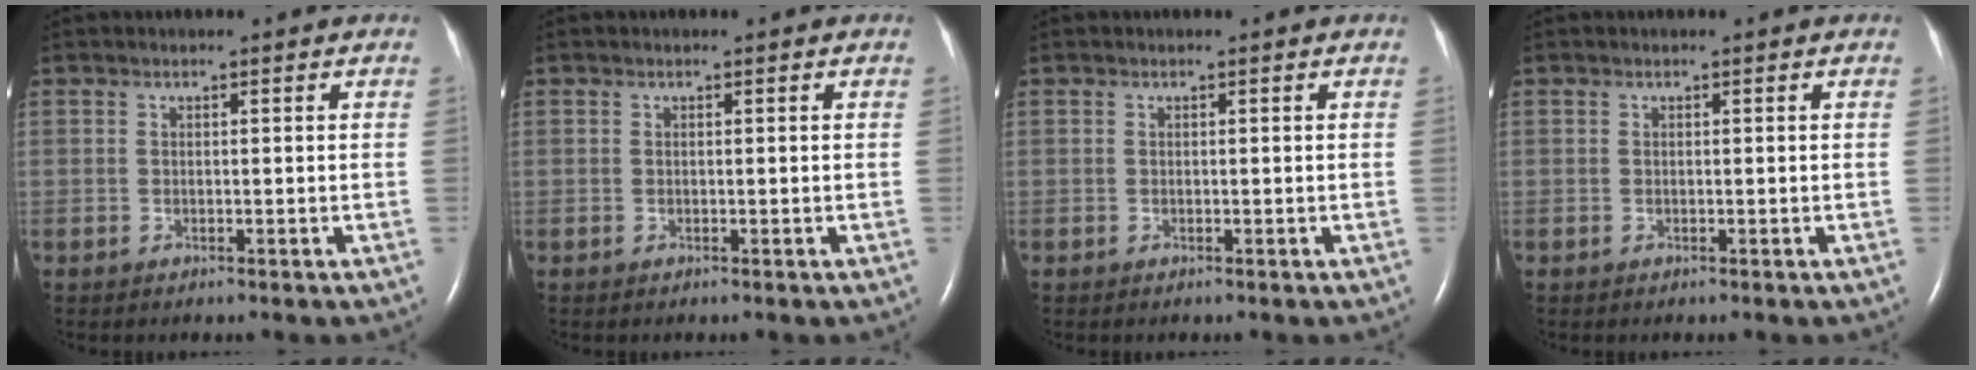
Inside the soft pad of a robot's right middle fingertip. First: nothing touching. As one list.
[{"total": 0.0}, {"total": 0.0}, {"total": 0.0}]